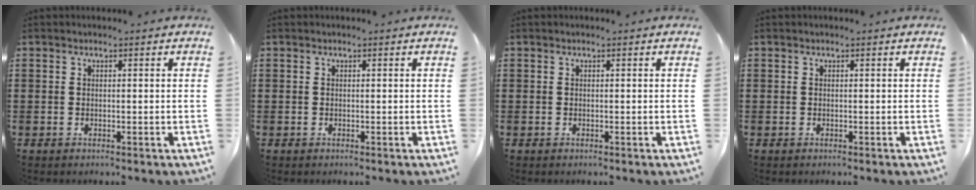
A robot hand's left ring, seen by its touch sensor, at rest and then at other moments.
{"total": 0.0}
{"total": 0.0}
{"total": 0.0}